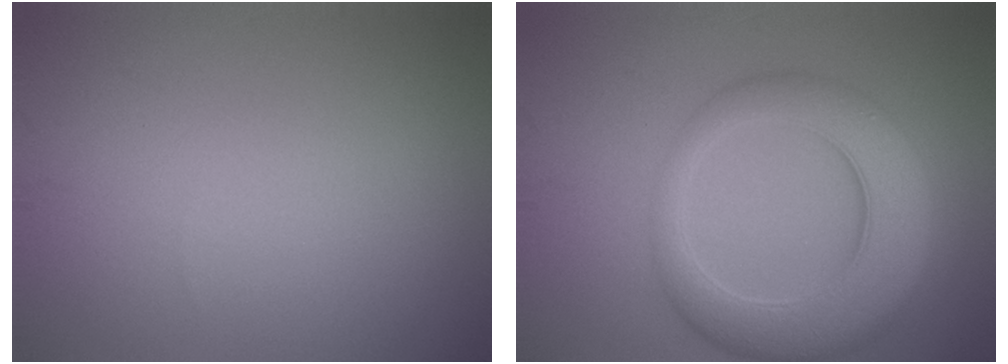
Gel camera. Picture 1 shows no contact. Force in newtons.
{"total": 7.8, "press": 7.8, "slide": 0.4}